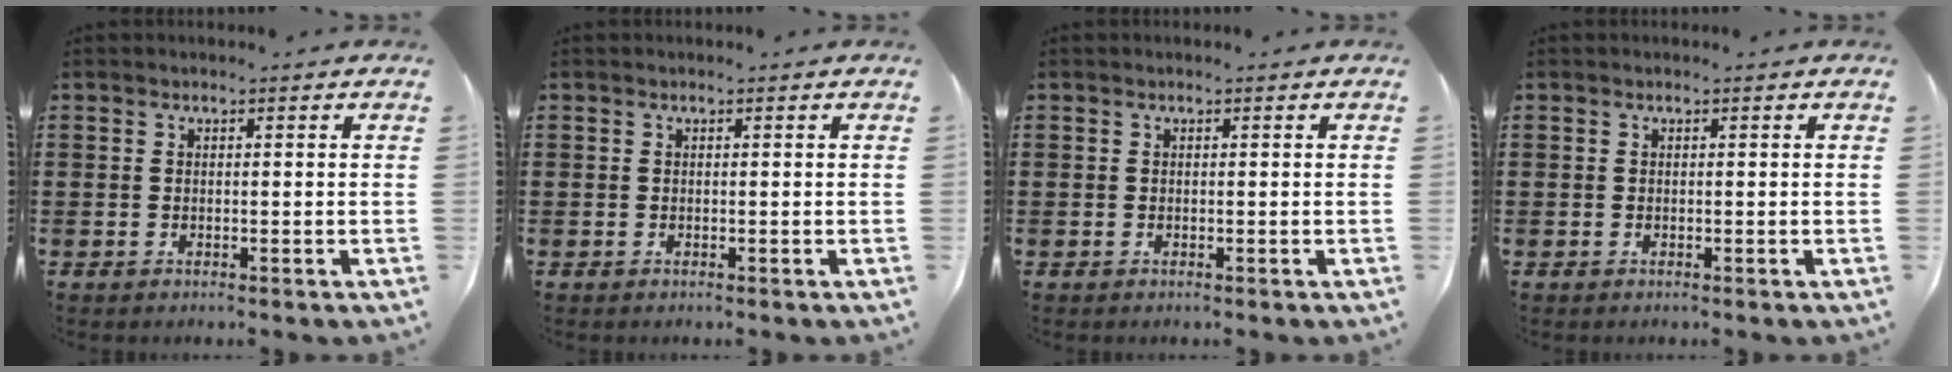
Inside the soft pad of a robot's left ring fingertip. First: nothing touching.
{"total": 0.0}
{"total": 0.0}
{"total": 0.0}